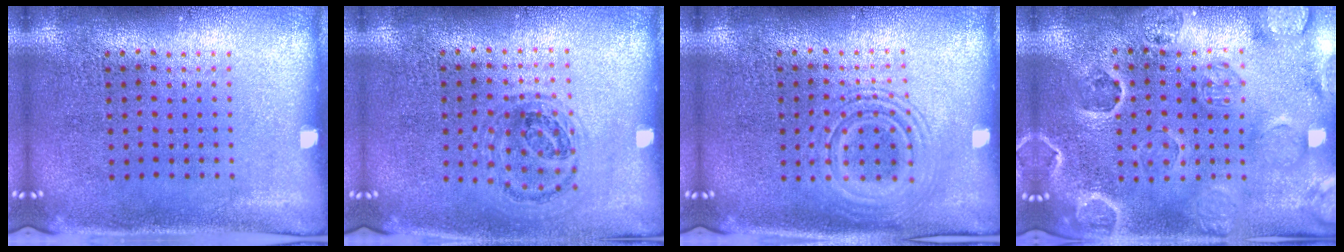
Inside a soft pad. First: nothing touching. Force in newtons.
{"total": 1.1, "press": 1.0, "slide": 0.5}
{"total": 2.6, "press": 2.6, "slide": 0.5}
{"total": 2.7, "press": 2.7, "slide": 0.5}